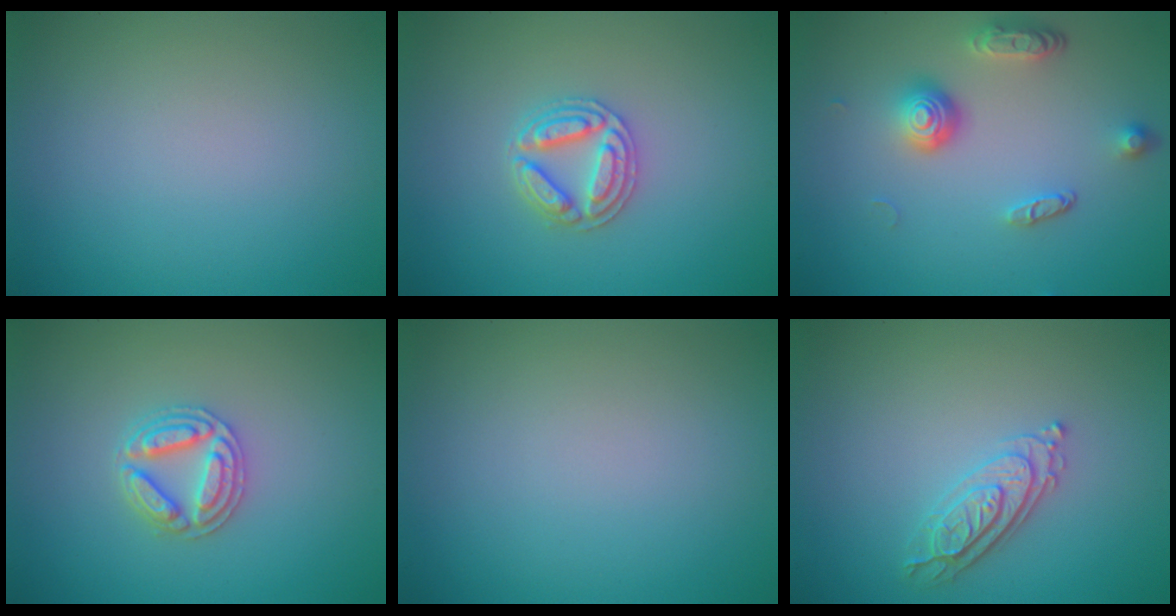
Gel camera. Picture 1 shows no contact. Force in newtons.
{"total": 2.9, "press": 2.9, "slide": 0.5}
{"total": 3.9, "press": 2.9, "slide": 2.7}
{"total": 2.9, "press": 2.9, "slide": 0.5}
{"total": 0.0}
{"total": 2.9, "press": 2.7, "slide": 1.0}